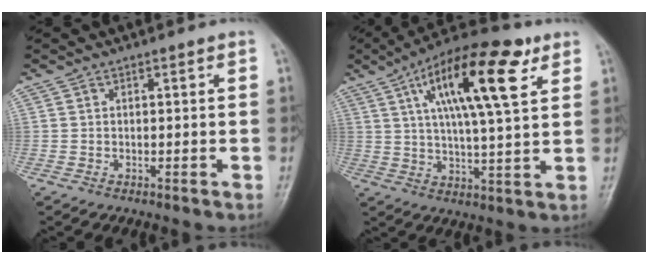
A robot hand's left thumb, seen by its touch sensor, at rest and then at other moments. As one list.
[{"total": 18.4, "force": [7.7, 5.3, 15.9], "torque": [-0.248, -0.008, 0.122]}]